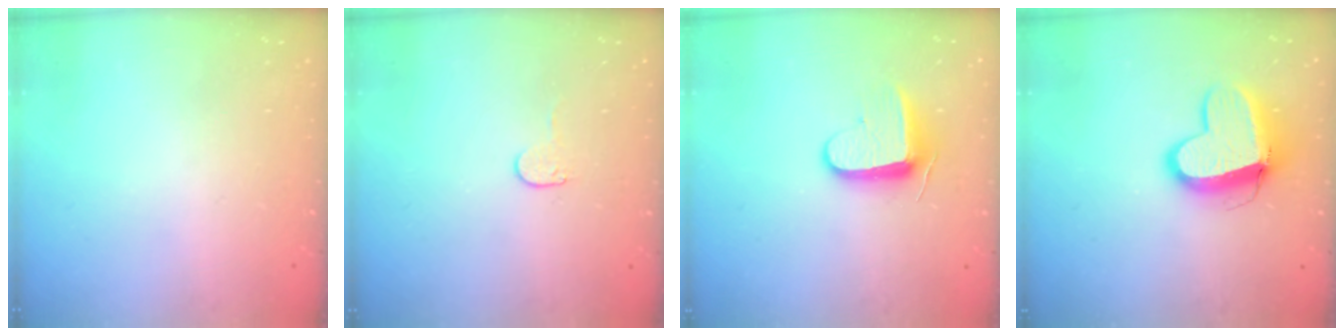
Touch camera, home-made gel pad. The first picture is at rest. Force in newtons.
{"total": 4.5, "press": 4.5, "slide": 0.5}
{"total": 9.3, "press": 9.3, "slide": 0.6}
{"total": 12.4, "press": 12.3, "slide": 1.7}